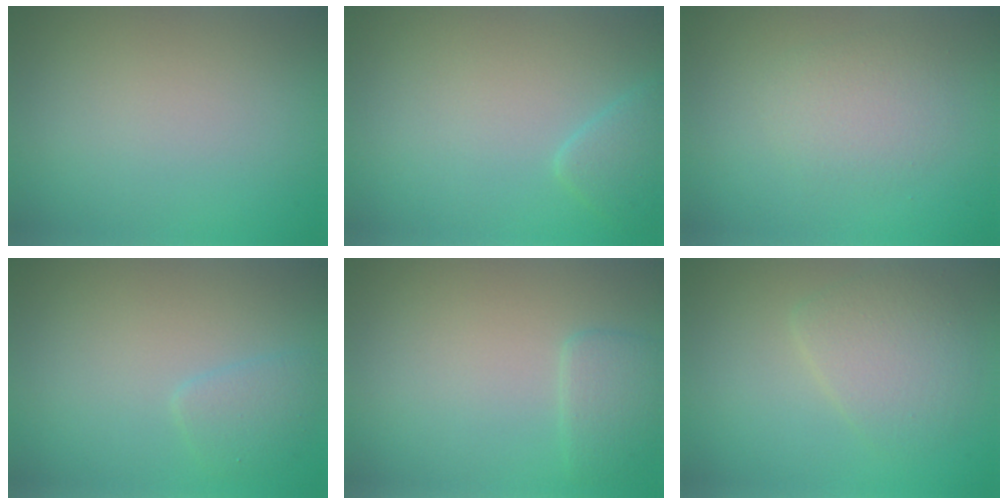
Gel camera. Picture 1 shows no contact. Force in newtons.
{"total": 1.7, "press": 1.7, "slide": 0.2}
{"total": 2.4, "press": 2.4, "slide": 0.0}
{"total": 1.7, "press": 1.7, "slide": 0.0}
{"total": 1.9, "press": 1.9, "slide": 0.1}
{"total": 3.3, "press": 3.3, "slide": 0.1}